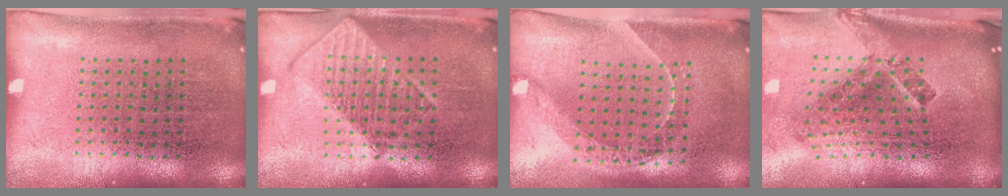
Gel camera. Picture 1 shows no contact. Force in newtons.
{"total": 2.8, "press": 2.8, "slide": 0.3}
{"total": 1.5, "press": 1.3, "slide": 0.9}
{"total": 2.9, "press": 1.7, "slide": 2.4}